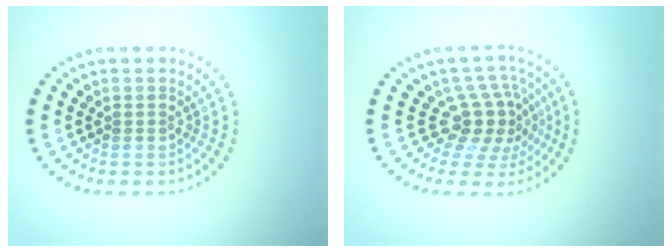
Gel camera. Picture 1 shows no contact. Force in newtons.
{"total": 4.2, "press": 2.9, "slide": 3.0}